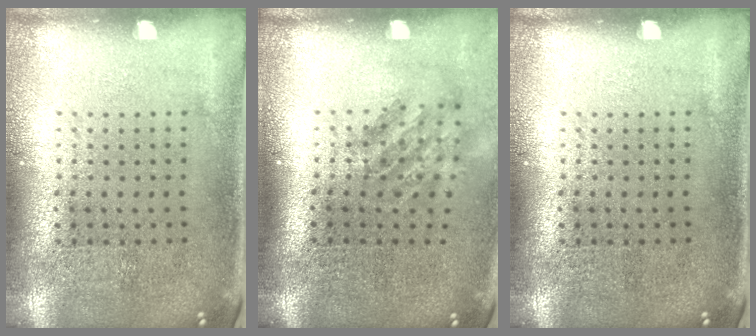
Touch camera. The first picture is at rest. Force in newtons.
{"total": 1.8, "press": 1.2, "slide": 1.3}
{"total": 0.0}